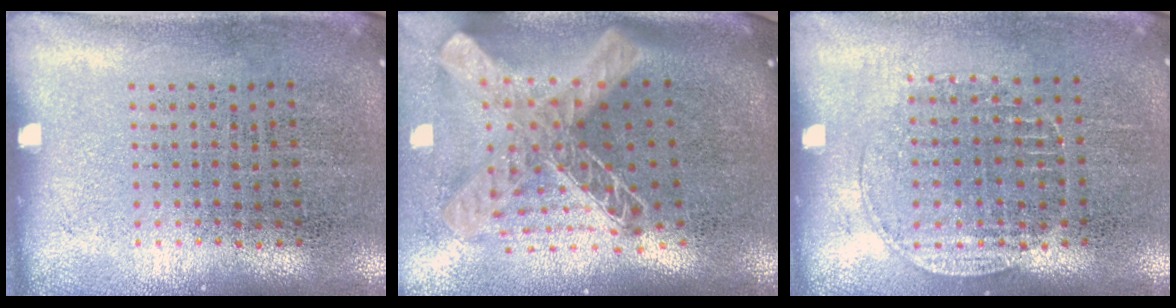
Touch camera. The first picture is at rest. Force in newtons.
{"total": 2.7, "press": 1.9, "slide": 1.9}
{"total": 1.2, "press": 1.1, "slide": 0.5}